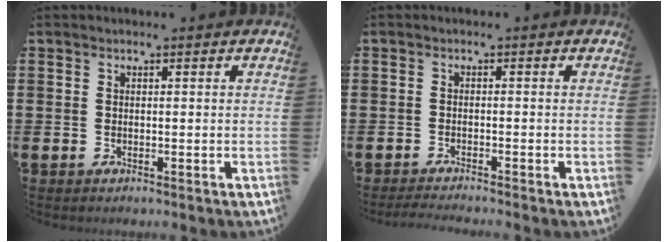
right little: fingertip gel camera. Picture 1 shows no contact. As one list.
[{"total": 1.3, "force": [-1.2, -0.1, 0.5], "torque": [-0.007, 0.002, -0.024]}]